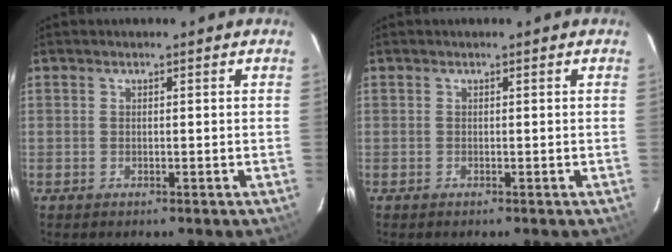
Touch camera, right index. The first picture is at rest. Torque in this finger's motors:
{"motor_torque": [0.14, 0.03, 0.00, 0.01]}